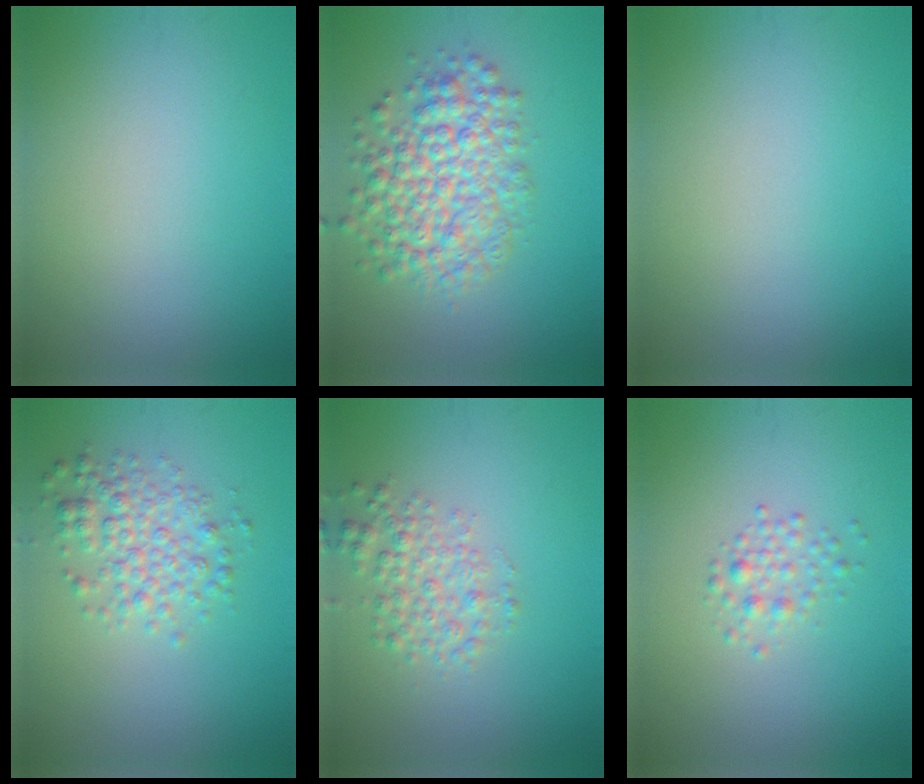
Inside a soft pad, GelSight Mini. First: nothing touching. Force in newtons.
{"total": 6.8, "press": 6.8, "slide": 0.3}
{"total": 0.0}
{"total": 3.5, "press": 3.5, "slide": 0.1}
{"total": 3.1, "press": 3.1, "slide": 0.1}
{"total": 1.6, "press": 1.6, "slide": 0.0}